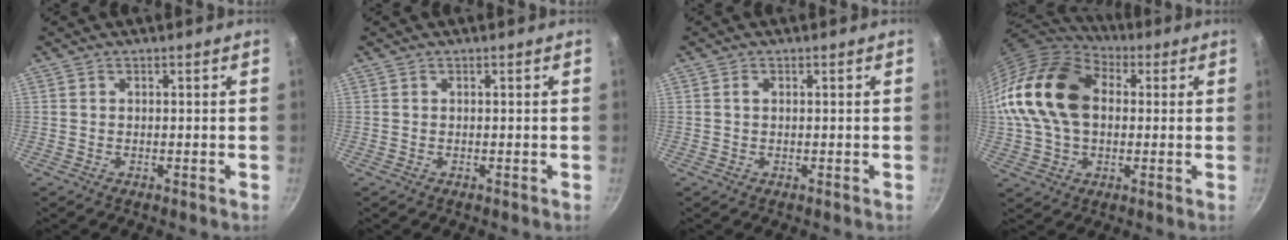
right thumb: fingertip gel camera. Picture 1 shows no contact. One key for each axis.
{"total": 0.0}
{"total": 0.7, "fx": 0.2, "fy": 0.5, "fz": 0.5, "tx": -0.009, "ty": 0.003, "tz": 0.003}
{"total": 21.2, "fx": 2.5, "fy": 14.6, "fz": 15.2, "tx": -0.281, "ty": 0.033, "tz": 0.033}